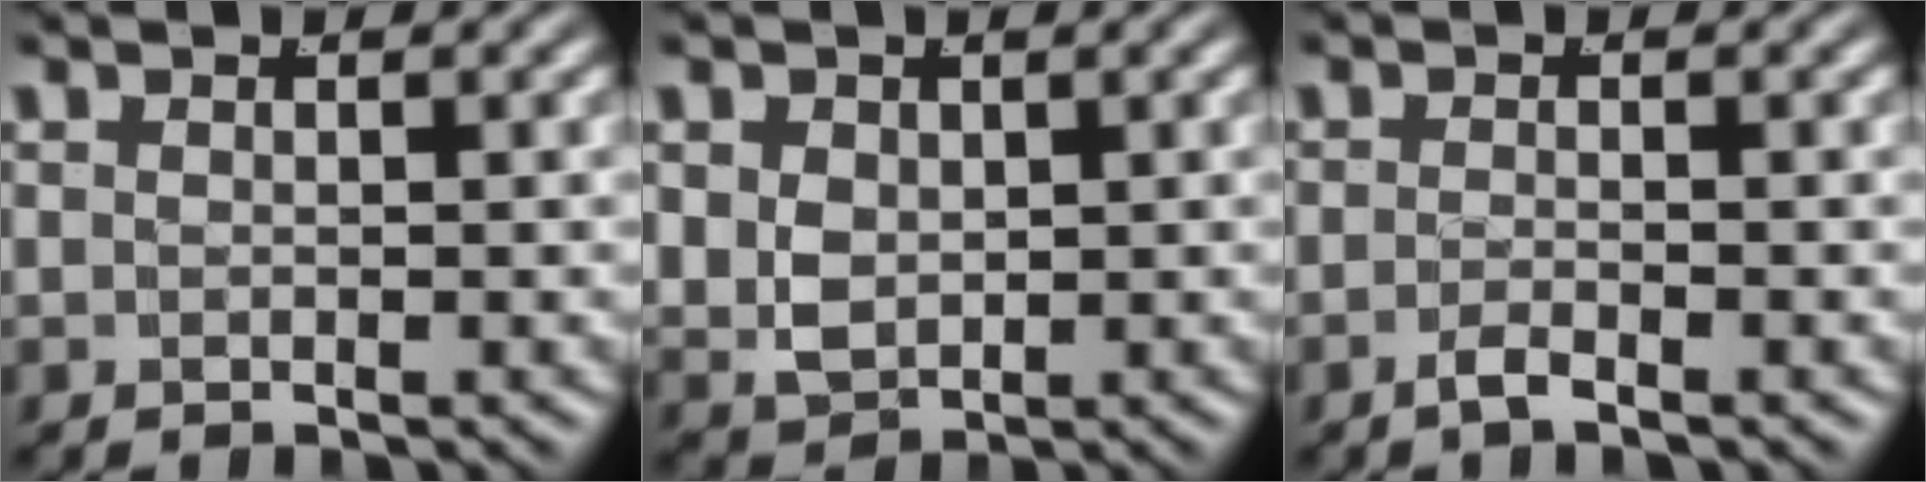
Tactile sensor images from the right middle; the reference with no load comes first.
{"total": 4.9, "force": [0.3, 4.3, 2.4], "torque": [-0.075, -0.028, 0.022]}
{"total": 1.6, "force": [-1.4, -0.2, 0.6], "torque": [-0.011, 0.000, -0.028]}